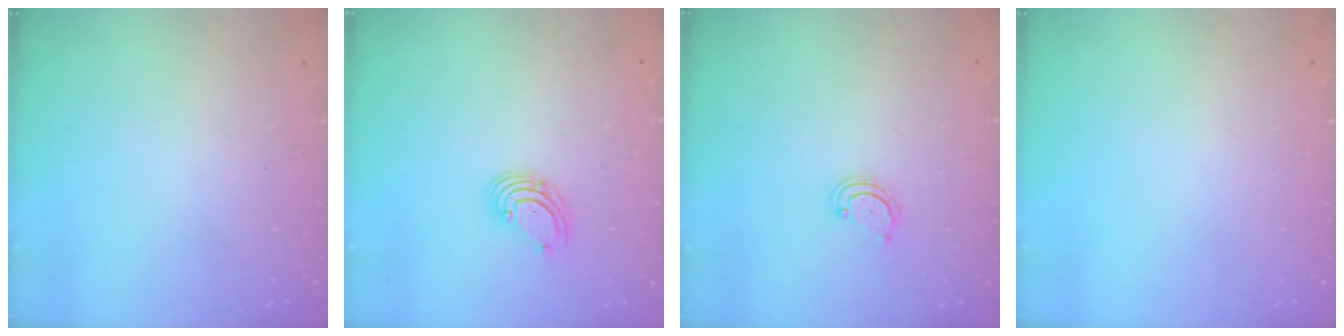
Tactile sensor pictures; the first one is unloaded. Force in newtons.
{"total": 3.7, "press": 3.7, "slide": 0.4}
{"total": 3.3, "press": 3.3, "slide": 0.3}
{"total": 0.0}